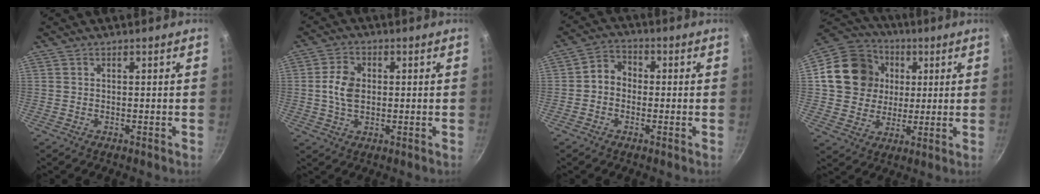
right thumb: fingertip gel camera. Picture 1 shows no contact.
{"total": 6.5, "force": [0.3, 4.4, 4.7], "torque": [-0.083, 0.008, 0.001]}
{"total": 4.6, "force": [-0.7, 3.9, 2.4], "torque": [-0.020, 0.018, -0.028]}
{"total": 16.4, "force": [2.9, 14.5, 7.3], "torque": [-0.110, 0.017, 0.045]}